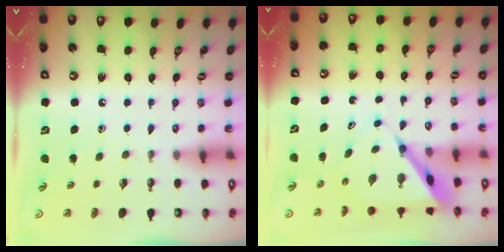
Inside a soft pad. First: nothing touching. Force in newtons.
{"total": 7.0, "press": 7.0, "slide": 0.6}